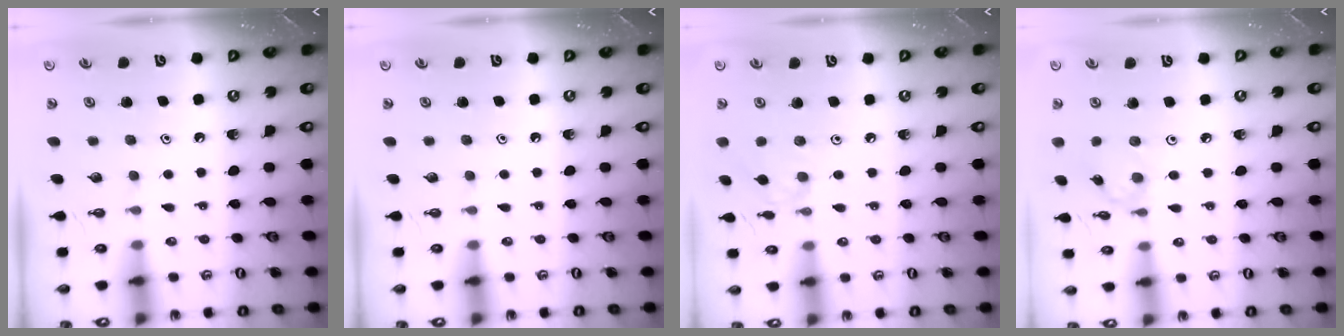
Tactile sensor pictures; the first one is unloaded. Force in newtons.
{"total": 0.0}
{"total": 2.8, "press": 2.7, "slide": 0.6}
{"total": 2.1, "press": 2.1, "slide": 0.2}